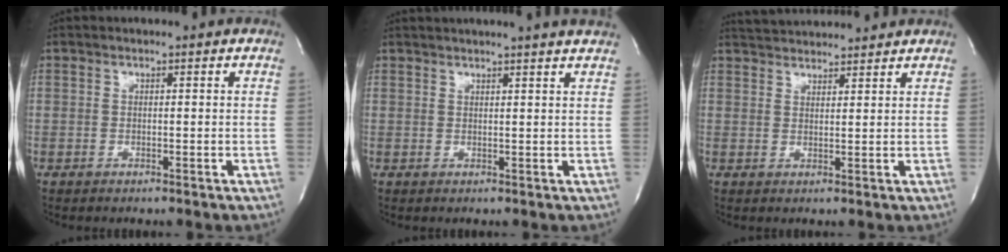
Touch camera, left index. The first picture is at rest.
{"total": 7.8, "force": [6.9, -1.1, 3.3], "torque": [-0.046, 0.013, 0.072]}
{"total": 6.9, "force": [6.7, 0.5, 1.4], "torque": [-0.032, 0.026, 0.103]}